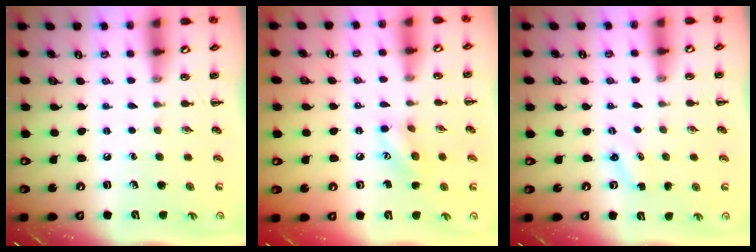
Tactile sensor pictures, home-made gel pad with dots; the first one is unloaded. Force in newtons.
{"total": 8.1, "press": 8.1, "slide": 0.7}
{"total": 1.6, "press": 1.5, "slide": 0.5}